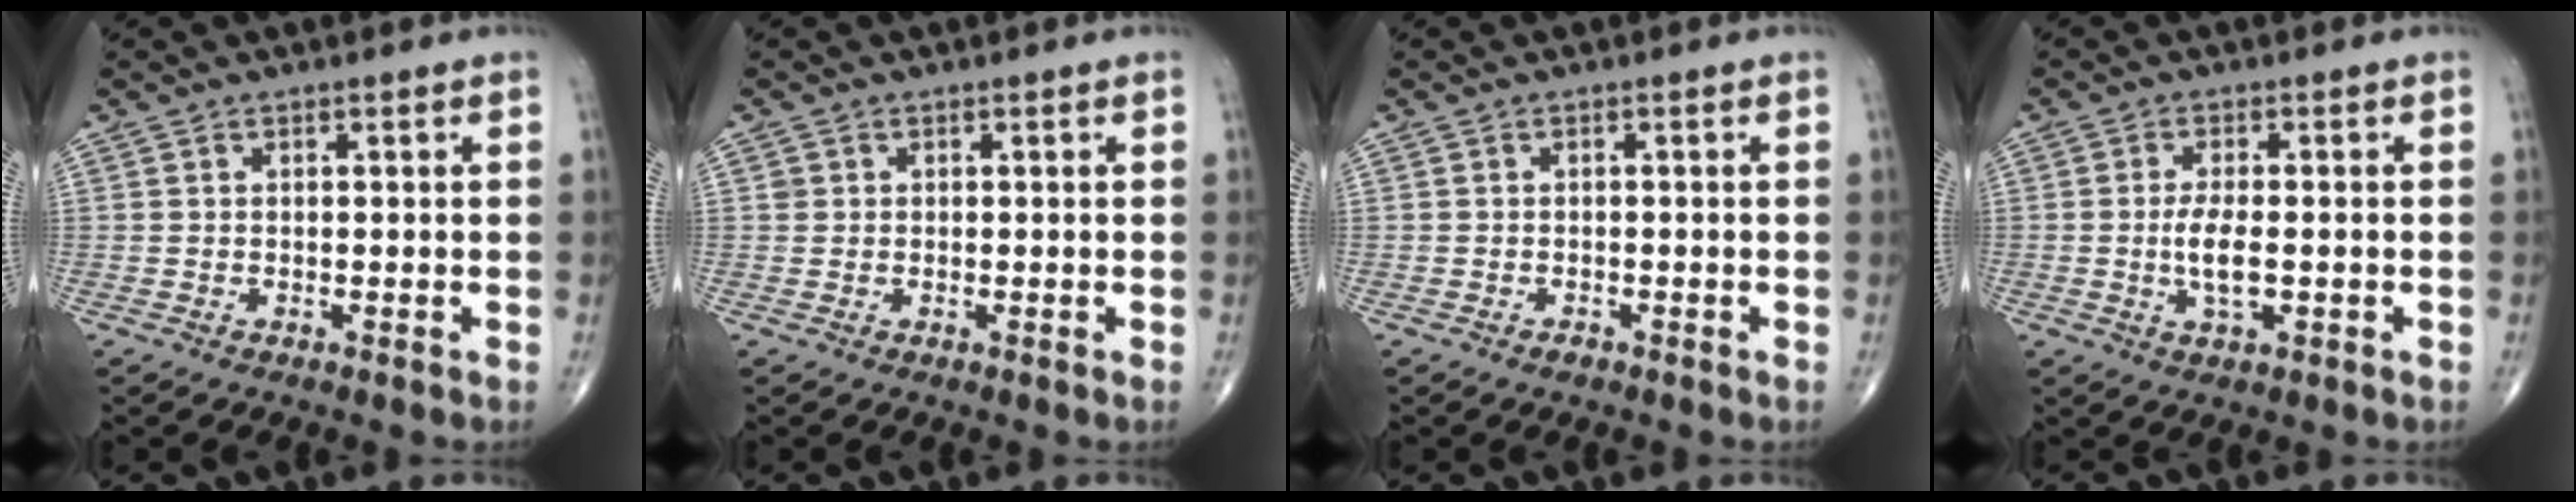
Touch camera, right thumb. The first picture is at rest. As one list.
[{"total": 0.9, "force": [0.2, 0.8, 0.2], "torque": [0.003, 0.001, 0.005]}, {"total": 0.8, "force": [-0.6, 0.4, 0.4], "torque": [-0.004, 0.005, -0.011]}, {"total": 4.9, "force": [-0.7, 1.9, 4.5], "torque": [-0.088, -0.005, -0.015]}]